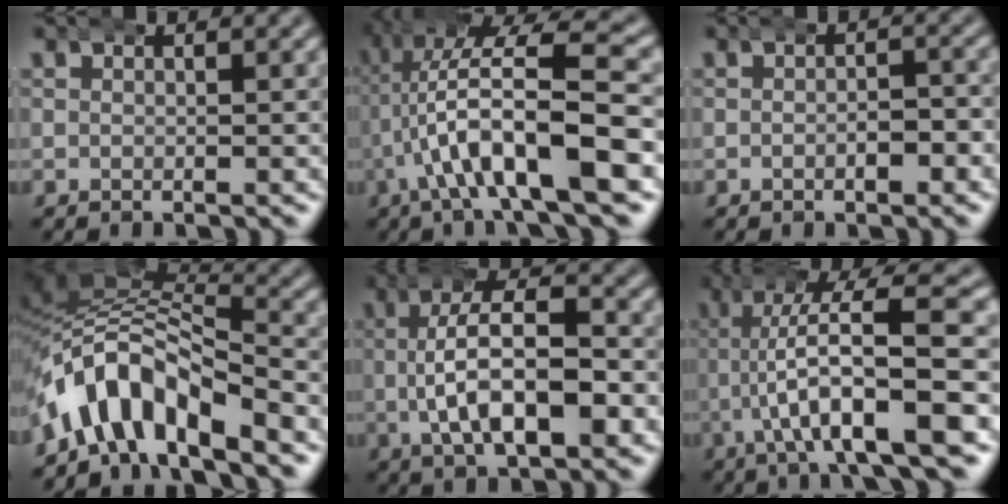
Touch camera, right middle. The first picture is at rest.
{"total": 9.5, "force": [-0.1, 3.5, 8.8], "torque": [-0.158, 0.003, 0.002]}
{"total": 1.7, "force": [-0.7, 0.9, 1.2], "torque": [-0.009, 0.000, -0.017]}
{"total": 9.5, "force": [-3.7, 6.5, 5.8], "torque": [-0.137, -0.028, -0.054]}
{"total": 8.2, "force": [-0.8, 4.1, 7.1], "torque": [-0.119, -0.003, -0.012]}
{"total": 8.4, "force": [-0.3, 2.3, 8.0], "torque": [-0.137, 0.005, -0.007]}